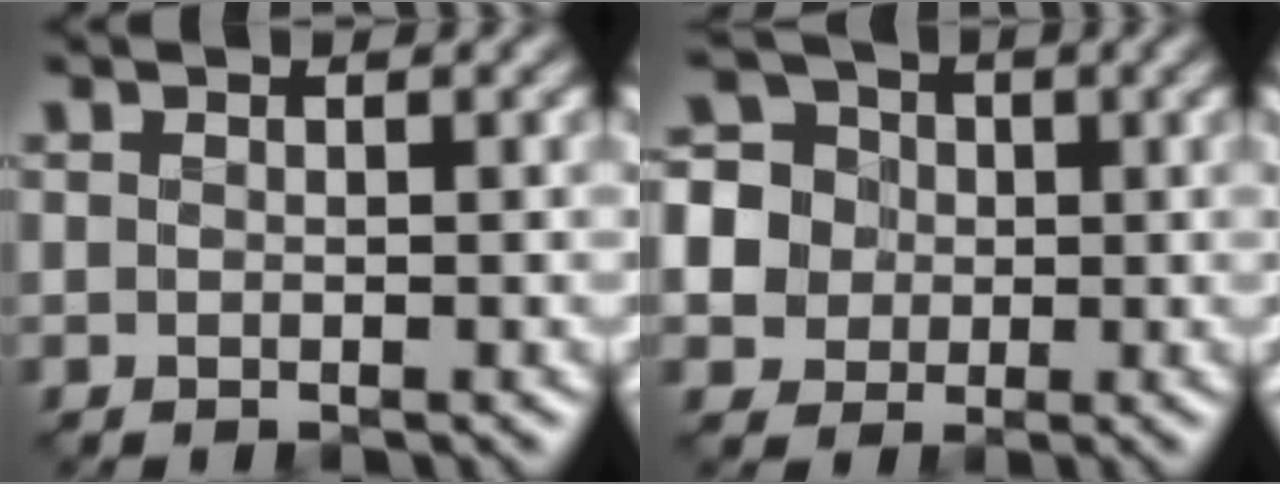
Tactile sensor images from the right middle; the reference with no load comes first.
{"total": 8.5, "force": [0.0, 8.0, 2.7], "torque": [-0.073, 0.033, -0.012]}